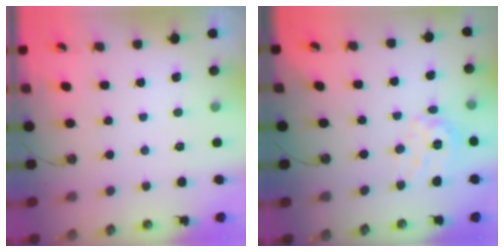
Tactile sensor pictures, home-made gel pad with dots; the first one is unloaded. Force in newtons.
{"total": 13.2, "press": 13.2, "slide": 1.1}